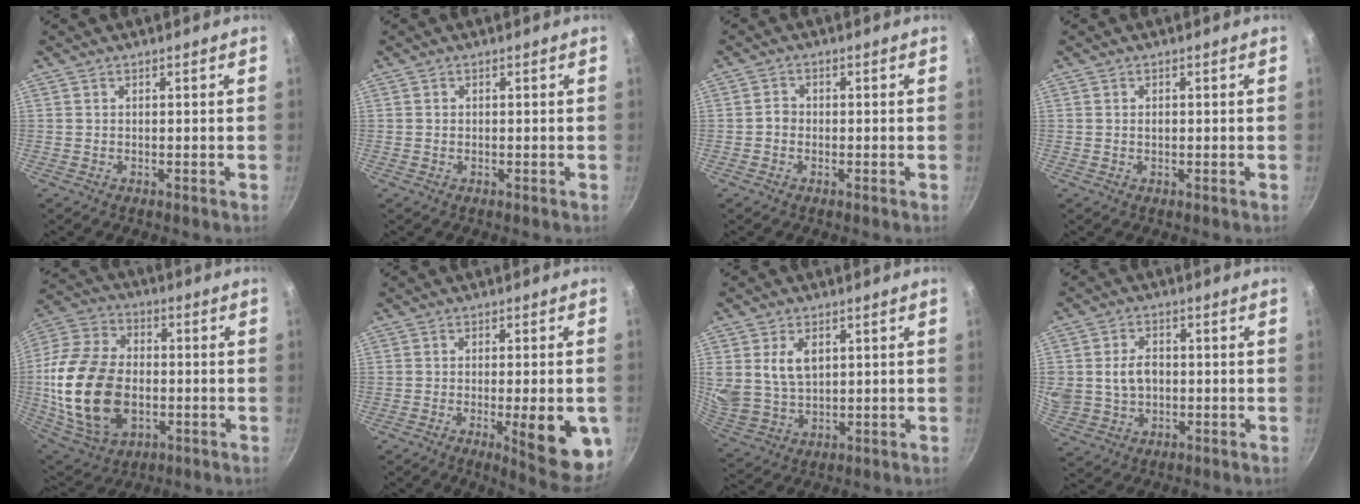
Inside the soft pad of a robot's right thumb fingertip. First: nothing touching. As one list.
[{"total": 0.6, "force": [0.0, 0.5, 0.2], "torque": [-0.002, 0.002, -0.001]}, {"total": 1.7, "force": [-0.6, 1.4, 0.8], "torque": [-0.007, 0.012, -0.013]}, {"total": 1.0, "force": [0.0, 0.6, 0.7], "torque": [-0.011, 0.002, 0.001]}, {"total": 23.2, "force": [-2.6, 15.5, 17.1], "torque": [-0.333, 0.017, -0.038]}, {"total": 13.4, "force": [-3.4, 3.6, 12.5], "torque": [-0.136, 0.002, -0.038]}, {"total": 9.4, "force": [2.8, 6.4, 6.3], "torque": [-0.106, -0.021, 0.066]}, {"total": 10.3, "force": [0.6, 8.3, 6.1], "torque": [-0.107, 0.012, 0.021]}]